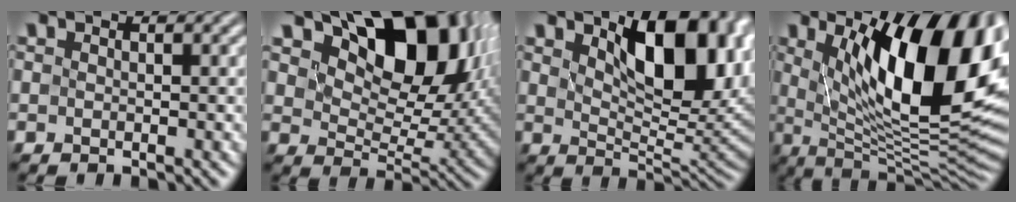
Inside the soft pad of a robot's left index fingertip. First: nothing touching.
{"total": 13.5, "force": [6.9, 7.2, 9.2], "torque": [-0.140, 0.002, 0.110]}
{"total": 10.6, "force": [3.5, 5.2, 8.5], "torque": [-0.120, -0.001, 0.055]}
{"total": 14.5, "force": [3.8, 5.7, 12.8], "torque": [-0.165, -0.019, 0.058]}